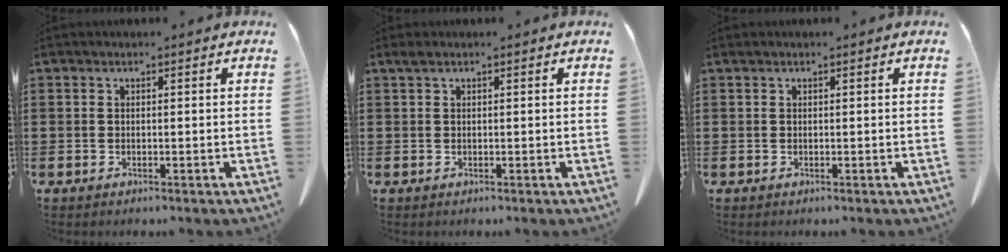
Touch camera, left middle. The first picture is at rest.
{"total": 0.7, "force": [0.3, 0.1, 0.6], "torque": [-0.013, 0.003, 0.005]}
{"total": 0.0}